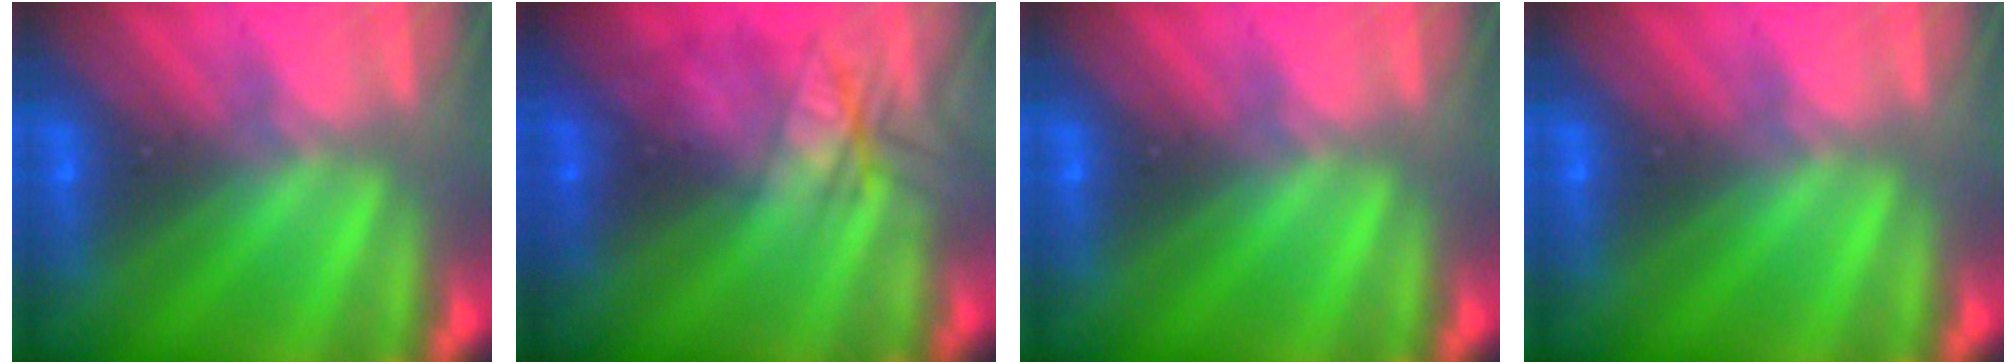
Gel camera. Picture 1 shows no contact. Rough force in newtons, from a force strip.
{"total": 2.1}
{"total": 0.0}
{"total": 0.0}